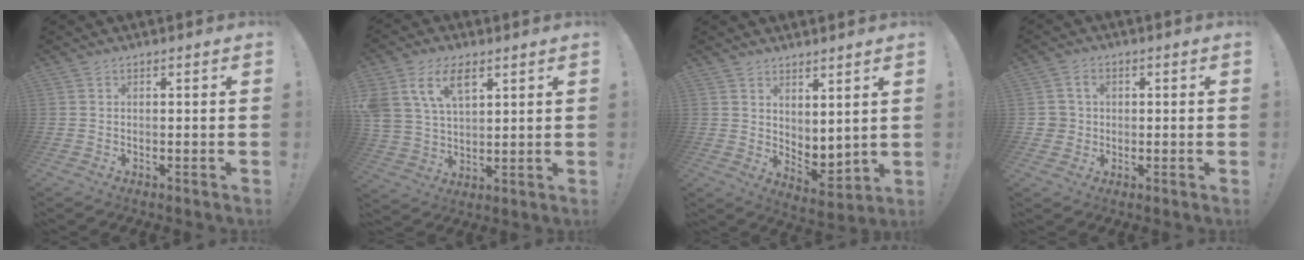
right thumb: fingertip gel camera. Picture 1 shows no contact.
{"total": 12.2, "force": [6.4, 7.2, 7.5], "torque": [-0.152, -0.017, 0.120]}
{"total": 4.7, "force": [3.3, 2.6, 2.2], "torque": [-0.018, -0.040, 0.064]}
{"total": 4.1, "force": [0.5, 3.9, 1.2], "torque": [-0.024, 0.000, 0.008]}